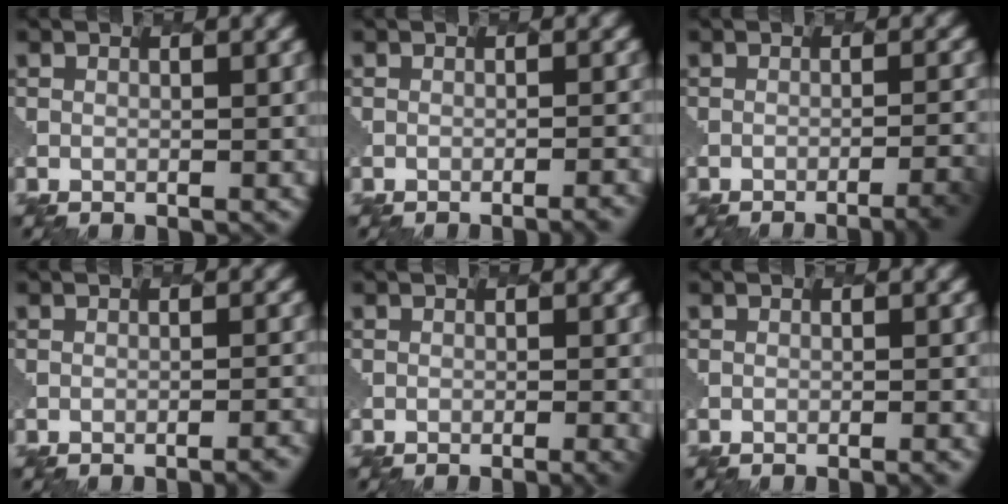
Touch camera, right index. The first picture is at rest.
{"total": 2.3, "force": [-1.6, 0.6, 1.6], "torque": [-0.008, 0.011, -0.019]}
{"total": 5.1, "force": [-3.4, 1.4, 3.7], "torque": [-0.040, 0.011, -0.030]}
{"total": 2.2, "force": [-1.7, 0.5, 1.3], "torque": [-0.006, 0.010, -0.019]}
{"total": 1.6, "force": [-0.8, 0.4, 1.3], "torque": [-0.011, 0.005, -0.016]}
{"total": 1.3, "force": [-0.8, 0.4, 1.0], "torque": [-0.002, 0.008, -0.018]}